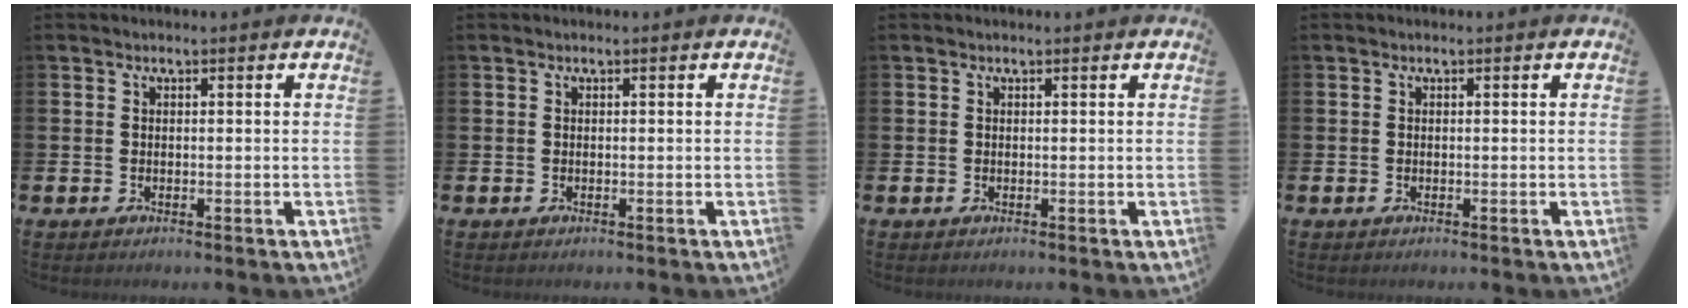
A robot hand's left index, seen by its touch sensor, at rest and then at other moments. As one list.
[{"total": 0.0}, {"total": 0.0}, {"total": 0.0}]